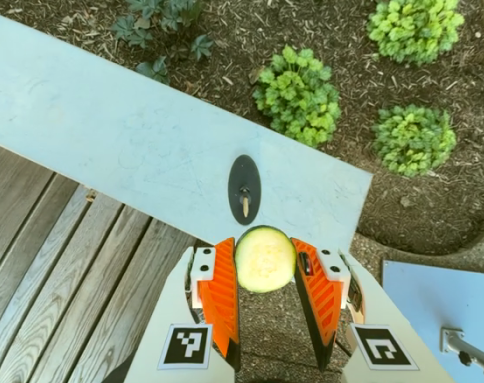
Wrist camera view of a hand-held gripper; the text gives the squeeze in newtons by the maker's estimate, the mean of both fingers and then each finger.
{"total": 11.8, "left": 12.3, "right": 11.4}